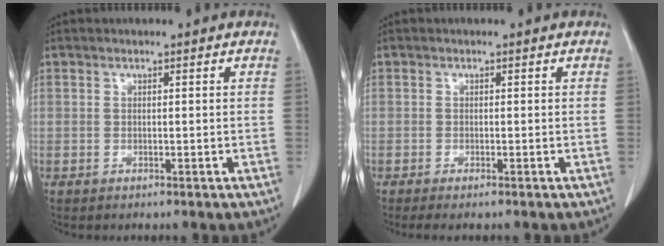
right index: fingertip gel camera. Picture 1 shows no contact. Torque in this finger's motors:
{"motor_torque": [-0.07, 0.09, 0.07, 0.03]}